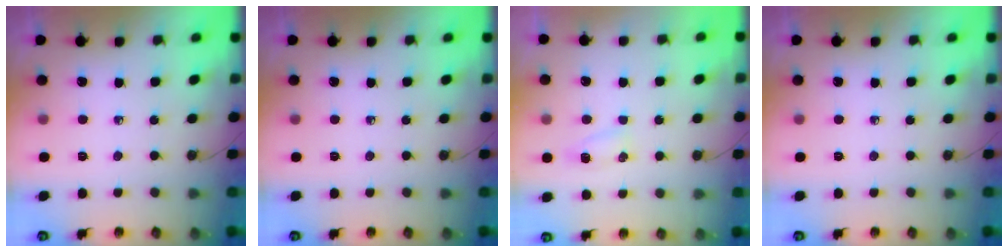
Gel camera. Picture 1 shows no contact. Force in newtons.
{"total": 0.0}
{"total": 4.7, "press": 4.7, "slide": 0.5}
{"total": 0.0}